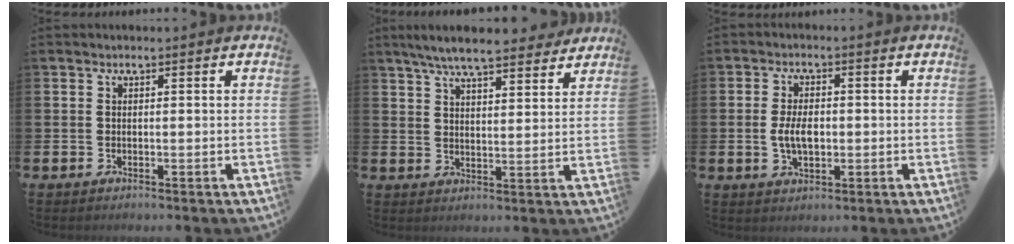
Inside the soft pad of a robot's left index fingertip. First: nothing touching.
{"total": 7.4, "force": [6.9, 1.0, 2.5], "torque": [-0.061, -0.033, 0.123]}
{"total": 4.3, "force": [-0.2, 2.5, 3.6], "torque": [-0.064, 0.001, -0.008]}